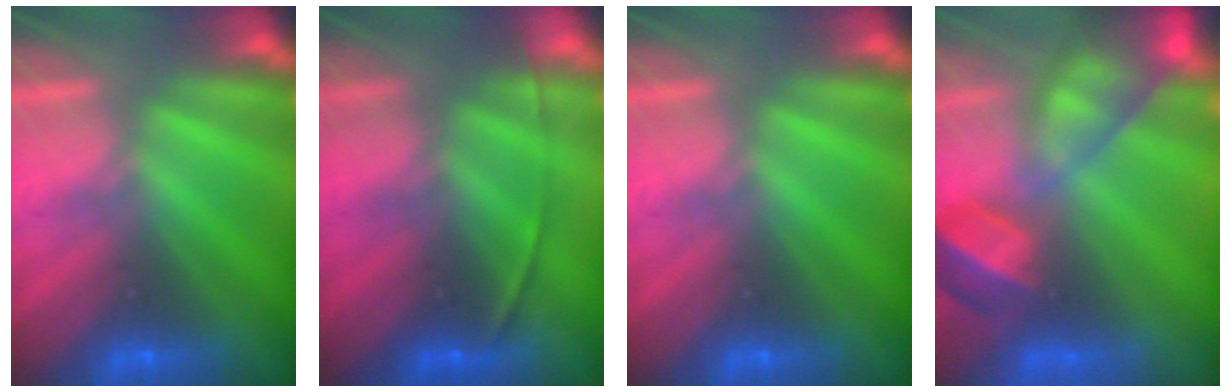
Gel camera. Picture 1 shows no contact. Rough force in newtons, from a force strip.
{"total": 1.8}
{"total": 0.0}
{"total": 5.9}